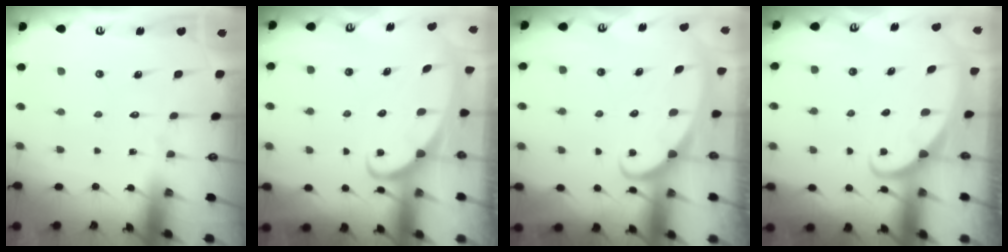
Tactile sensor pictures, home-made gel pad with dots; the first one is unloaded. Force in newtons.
{"total": 2.1, "press": 2.1, "slide": 0.2}
{"total": 2.5, "press": 2.5, "slide": 0.3}
{"total": 1.8, "press": 1.8, "slide": 0.1}